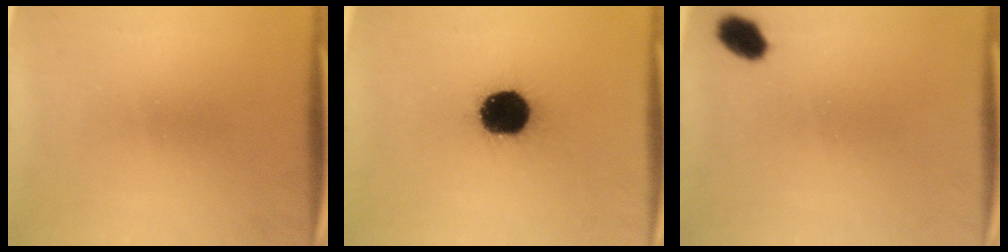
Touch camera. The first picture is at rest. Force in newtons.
{"total": 18.7}
{"total": 4.6}